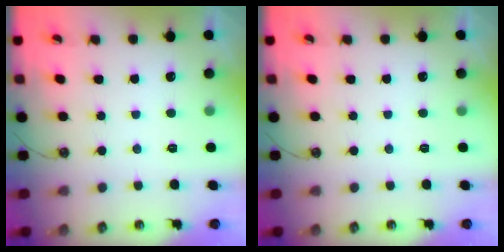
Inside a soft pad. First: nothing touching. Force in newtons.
{"total": 0.0}